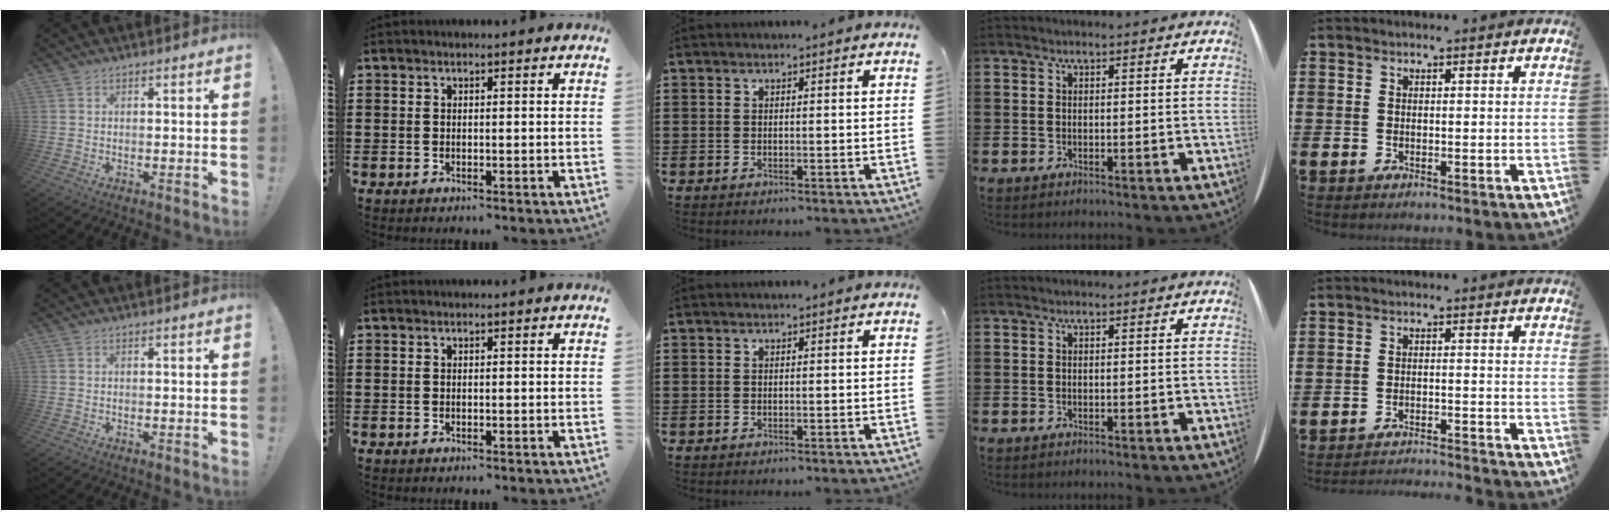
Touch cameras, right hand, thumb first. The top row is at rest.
{"little": {"total": 2.3, "force": [-2.3, -0.3, 0.0], "torque": [-0.003, 0.002, -0.050]}}